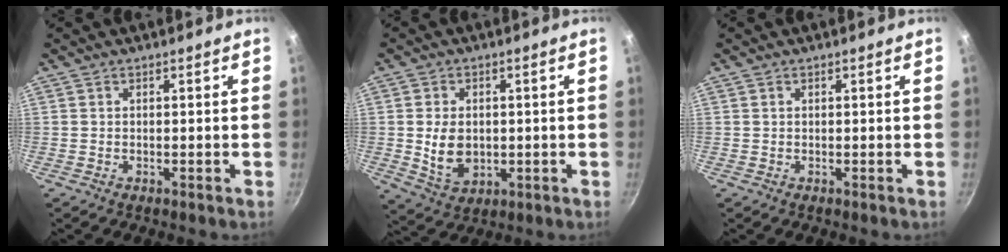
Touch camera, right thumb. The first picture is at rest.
{"total": 8.2, "force": [-0.1, 5.9, 5.6], "torque": [-0.091, -0.007, 0.009]}
{"total": 0.0}